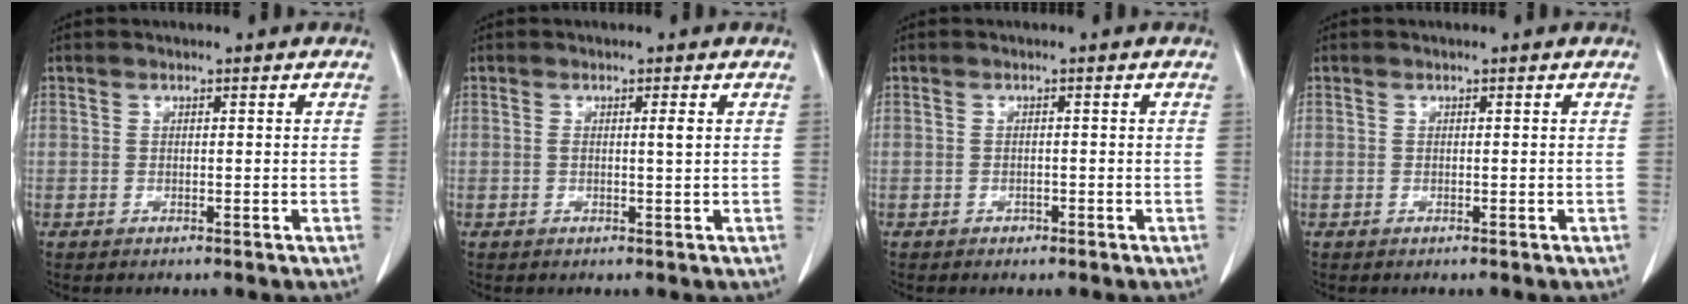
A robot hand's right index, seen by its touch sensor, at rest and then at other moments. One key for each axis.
{"total": 1.3, "fx": 0.2, "fy": -0.2, "fz": 1.3, "tx": -0.022, "ty": 0.000, "tz": 0.004}
{"total": 0.8, "fx": -0.5, "fy": 0.5, "fz": 0.2, "tx": -0.004, "ty": 0.002, "tz": -0.009}
{"total": 0.0}